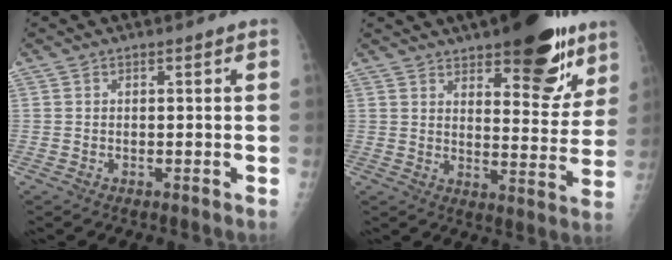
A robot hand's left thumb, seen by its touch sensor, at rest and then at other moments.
{"total": 17.4, "force": [10.8, 6.7, 11.9], "torque": [-0.109, -0.060, 0.153]}